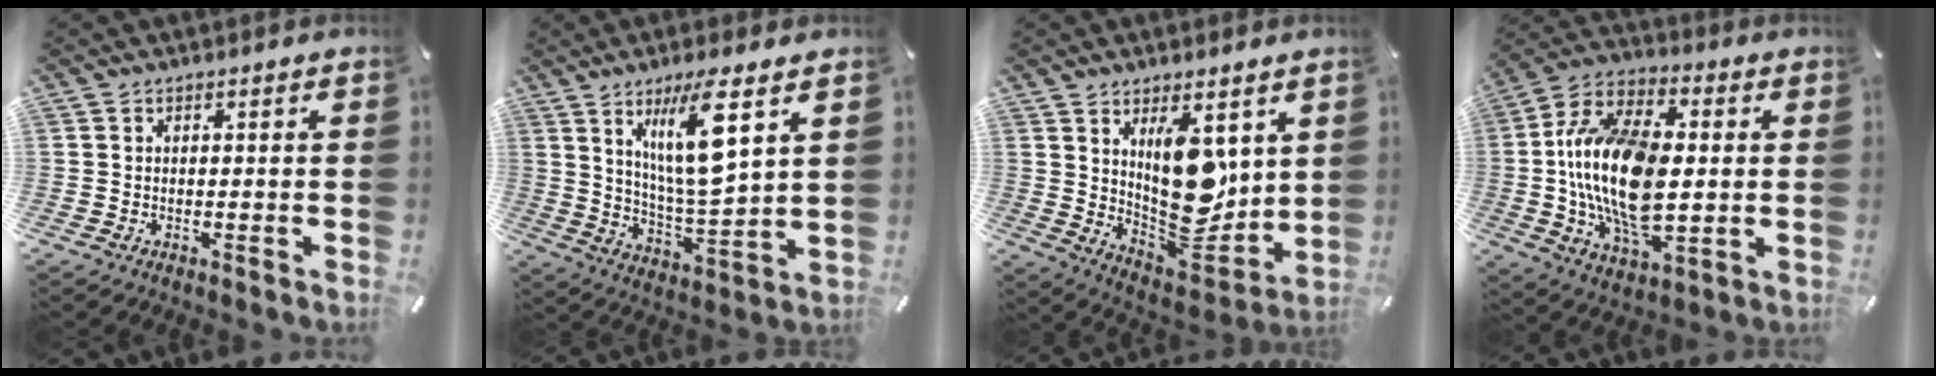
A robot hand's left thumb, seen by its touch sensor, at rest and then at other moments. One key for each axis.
{"total": 14.2, "fx": 7.1, "fy": 3.0, "fz": 11.9, "tx": -0.224, "ty": -0.028, "tz": 0.113}
{"total": 14.5, "fx": 5.0, "fy": 7.8, "fz": 11.1, "tx": -0.174, "ty": -0.057, "tz": 0.096}
{"total": 20.9, "fx": -0.2, "fy": 12.2, "fz": 17.0, "tx": -0.371, "ty": -0.005, "tz": -0.008}